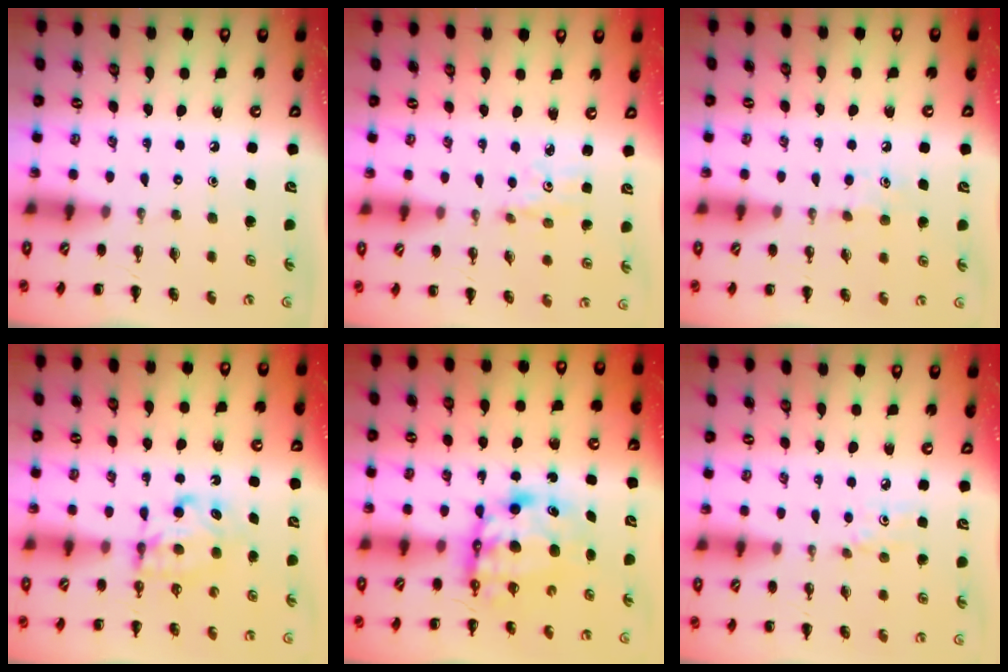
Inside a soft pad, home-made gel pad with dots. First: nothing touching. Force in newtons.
{"total": 2.6, "press": 2.4, "slide": 0.9}
{"total": 4.8, "press": 4.6, "slide": 1.5}
{"total": 6.5, "press": 6.4, "slide": 0.7}
{"total": 7.4, "press": 7.2, "slide": 1.8}
{"total": 3.1, "press": 3.0, "slide": 0.8}